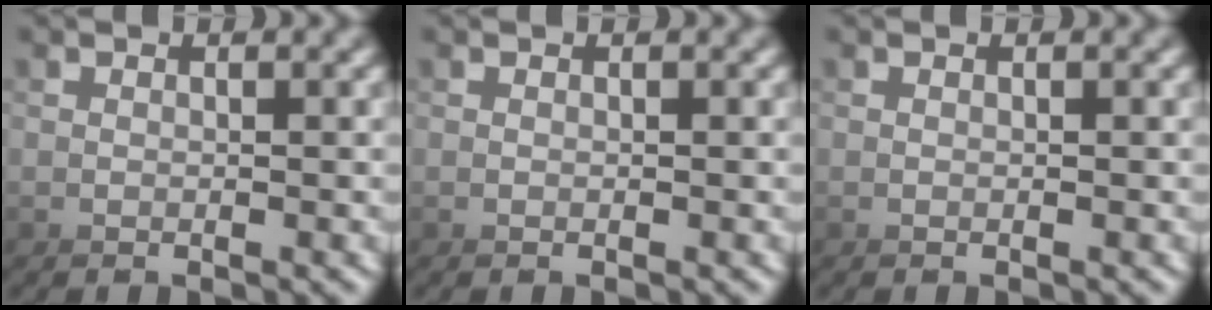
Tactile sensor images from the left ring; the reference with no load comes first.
{"total": 0.0}
{"total": 0.0}